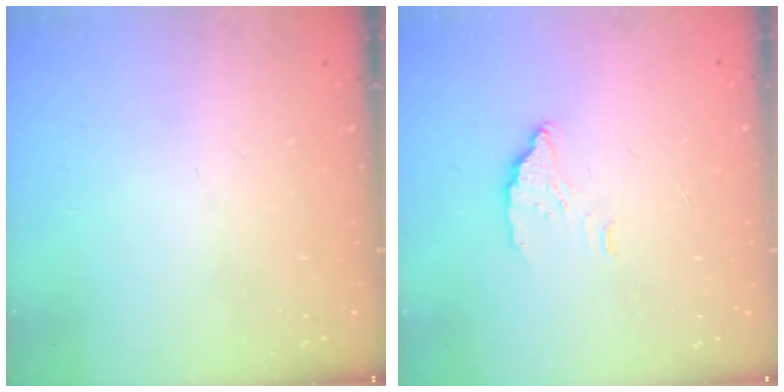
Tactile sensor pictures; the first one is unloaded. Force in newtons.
{"total": 3.6, "press": 3.6, "slide": 0.3}